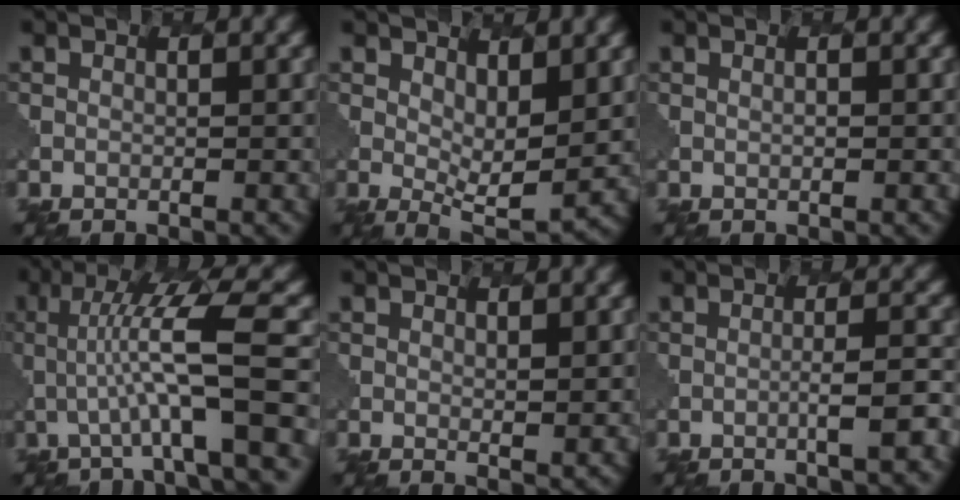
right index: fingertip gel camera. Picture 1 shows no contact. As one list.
[{"total": 4.1, "force": [1.5, 1.7, 3.4], "torque": [-0.057, -0.011, 0.029]}, {"total": 0.6, "force": [0.5, 0.1, 0.3], "torque": [-0.004, 0.001, 0.007]}, {"total": 7.3, "force": [-0.4, 0.9, 7.3], "torque": [-0.125, 0.010, -0.006]}, {"total": 1.3, "force": [1.1, 0.4, 0.7], "torque": [-0.011, -0.007, 0.021]}, {"total": 2.4, "force": [-0.9, 0.3, 2.2], "torque": [-0.032, 0.013, -0.024]}]